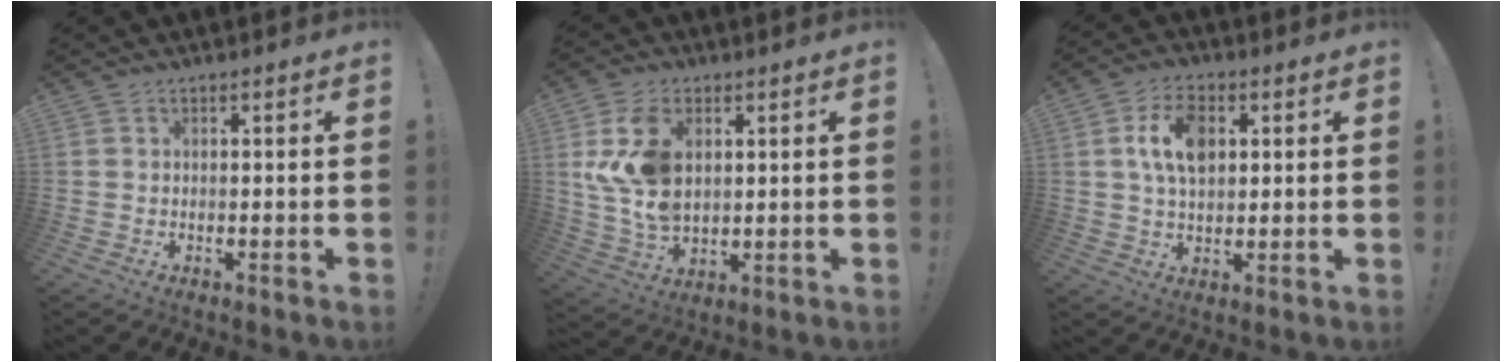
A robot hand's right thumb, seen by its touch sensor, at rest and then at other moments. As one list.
[{"total": 13.8, "force": [3.7, 9.0, 9.7], "torque": [-0.190, -0.011, 0.070]}, {"total": 10.6, "force": [2.7, 6.6, 7.8], "torque": [-0.140, 0.010, 0.050]}]